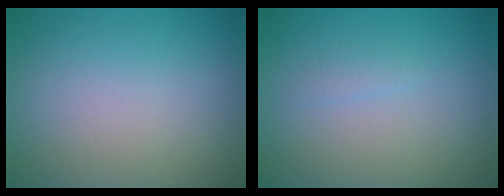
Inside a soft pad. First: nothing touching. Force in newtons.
{"total": 0.7, "press": 0.7, "slide": 0.0}